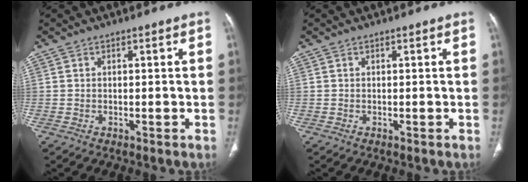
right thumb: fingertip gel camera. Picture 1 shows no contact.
{"total": 0.0}